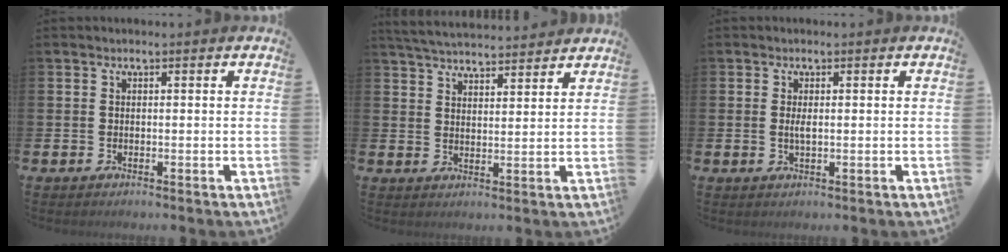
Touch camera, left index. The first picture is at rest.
{"total": 4.9, "force": [4.9, 0.4, 0.4], "torque": [-0.030, -0.025, 0.090]}
{"total": 1.3, "force": [0.1, 0.4, 1.2], "torque": [-0.018, 0.000, -0.001]}